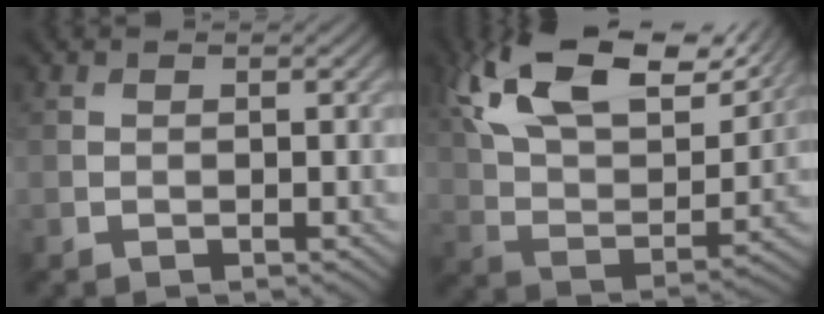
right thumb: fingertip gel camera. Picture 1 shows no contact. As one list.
[{"total": 17.6, "force": [11.1, 7.4, 11.4], "torque": [-0.244, 0.023, 0.171]}]